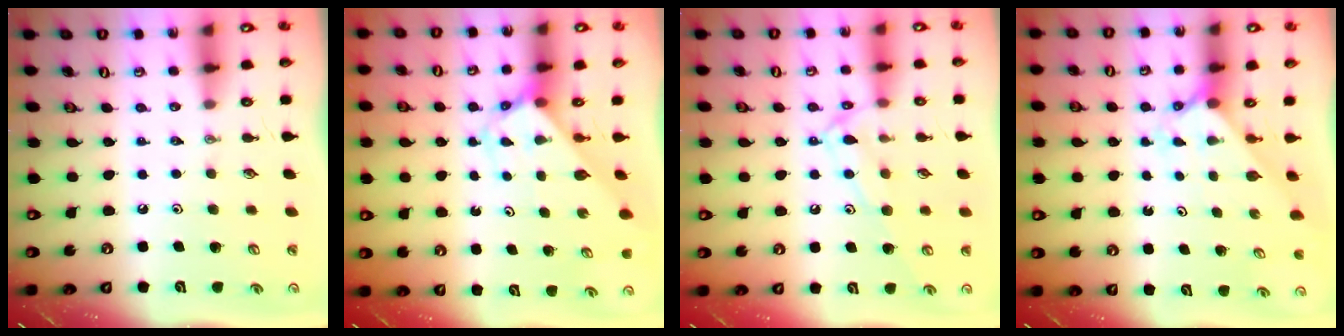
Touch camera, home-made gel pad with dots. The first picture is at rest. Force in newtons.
{"total": 2.8, "press": 2.8, "slide": 0.1}
{"total": 13.8, "press": 13.8, "slide": 0.9}
{"total": 2.0, "press": 1.9, "slide": 0.2}